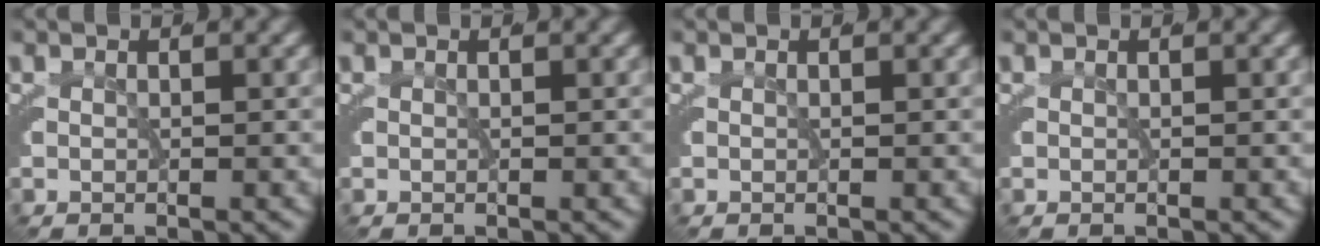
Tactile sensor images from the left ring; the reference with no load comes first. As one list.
[{"total": 0.0}, {"total": 0.0}, {"total": 0.0}]